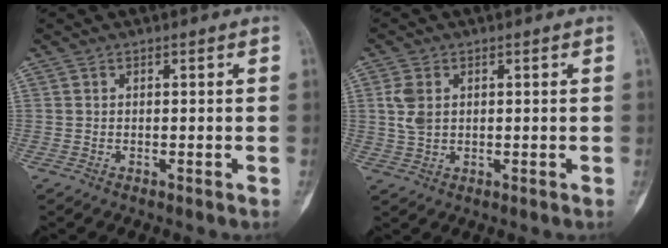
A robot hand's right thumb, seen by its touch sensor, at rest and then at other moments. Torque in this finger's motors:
{"motor_torque": [0.00, 0.00, 0.40, 0.00, 0.04]}